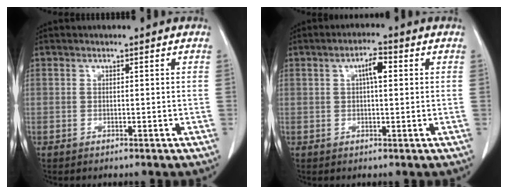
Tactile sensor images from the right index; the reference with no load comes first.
{"total": 3.6, "force": [0.9, 1.0, 3.4], "torque": [-0.060, 0.010, 0.013]}